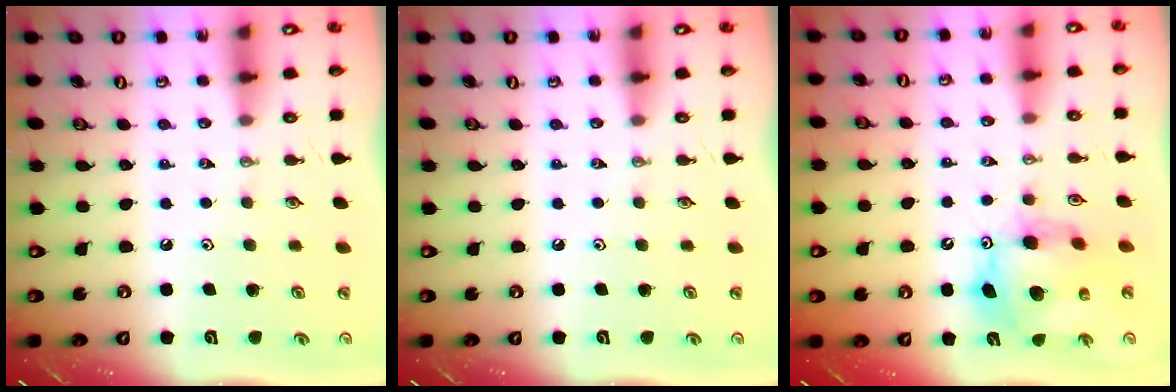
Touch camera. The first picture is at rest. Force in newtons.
{"total": 0.0}
{"total": 13.3, "press": 13.3, "slide": 1.2}